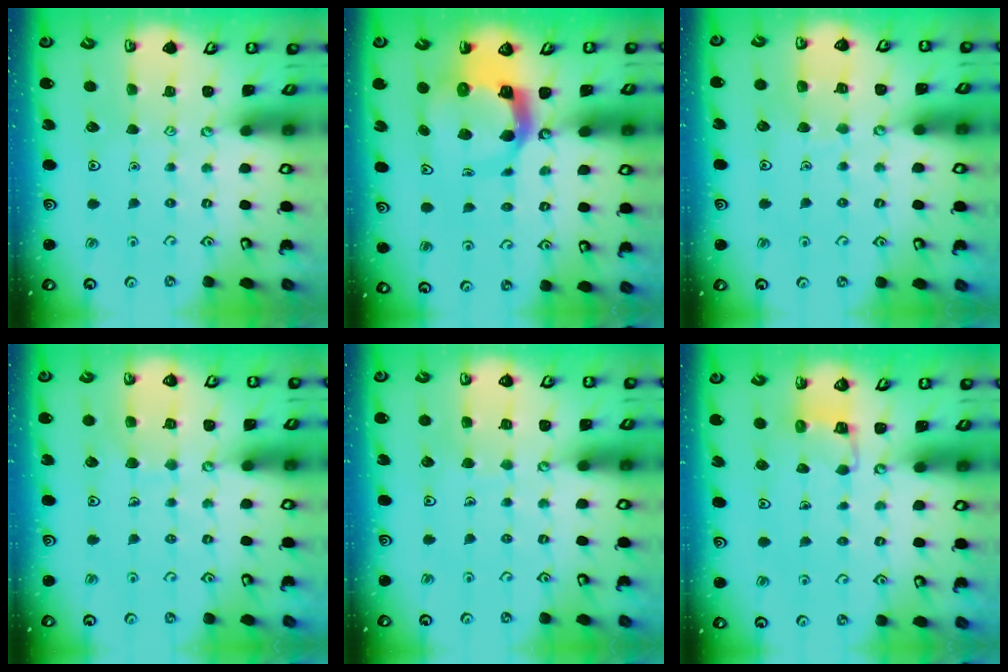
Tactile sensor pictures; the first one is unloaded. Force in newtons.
{"total": 8.5, "press": 8.4, "slide": 1.3}
{"total": 6.1, "press": 6.1, "slide": 0.4}
{"total": 7.4, "press": 7.4, "slide": 0.4}
{"total": 4.7, "press": 4.6, "slide": 0.4}
{"total": 3.3, "press": 3.3, "slide": 0.3}